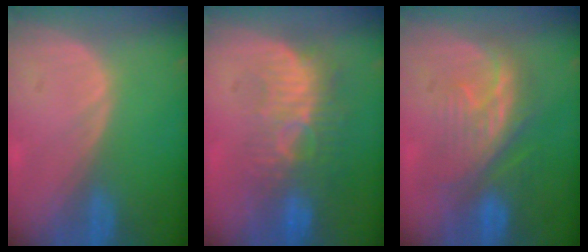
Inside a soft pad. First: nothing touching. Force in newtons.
{"total": 9.0, "press": 8.2, "slide": 3.8}
{"total": 8.4, "press": 8.1, "slide": 1.9}